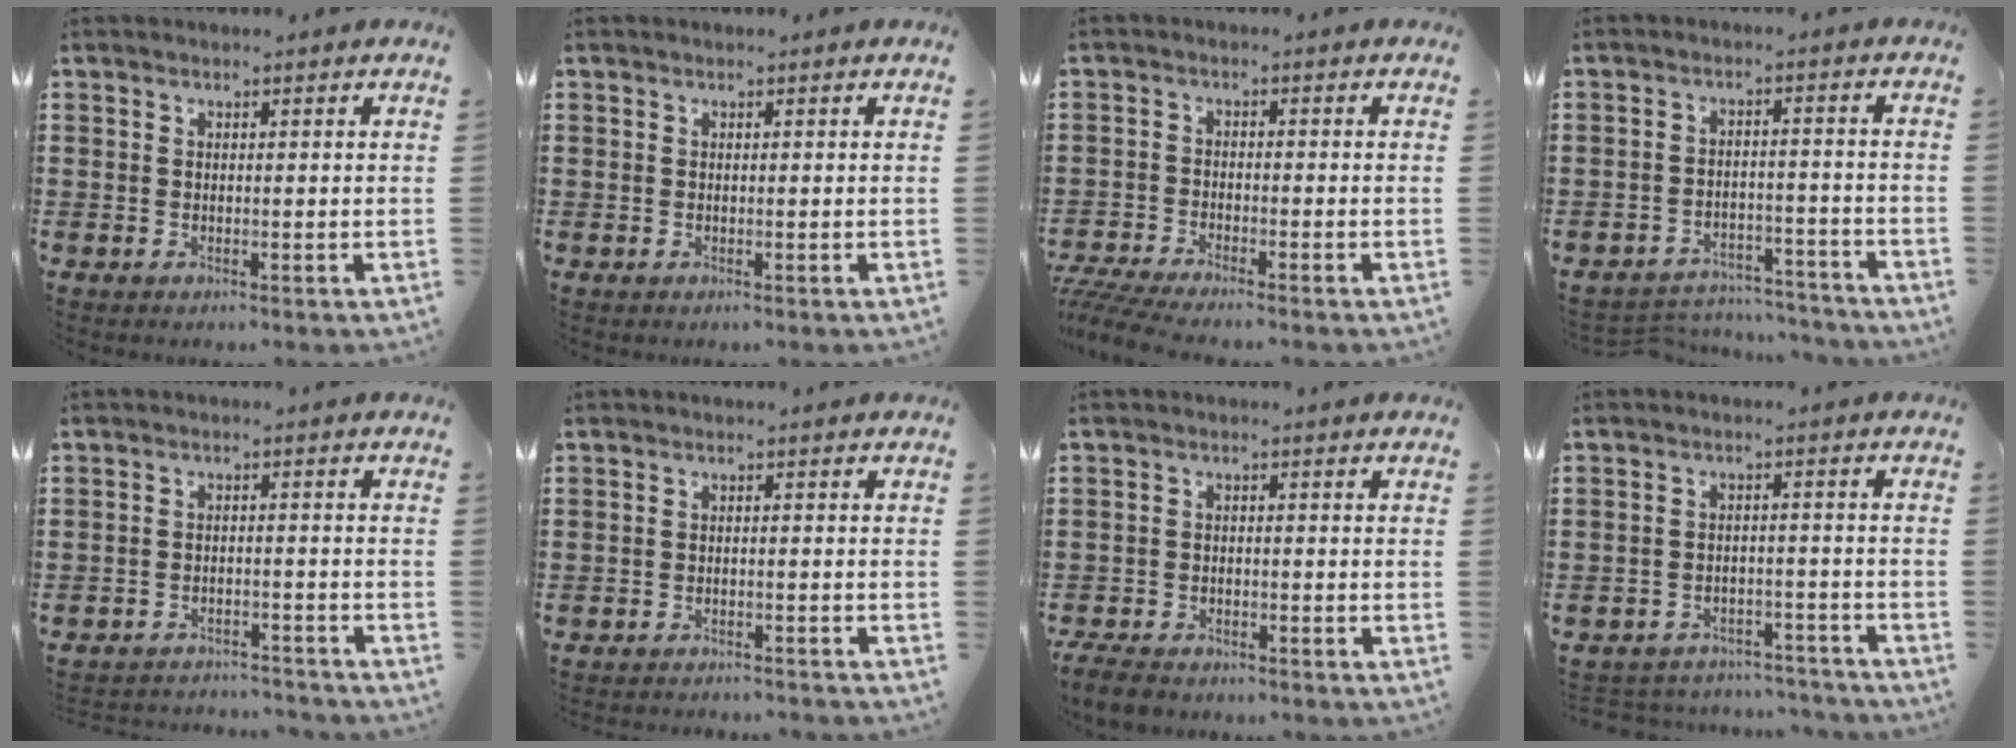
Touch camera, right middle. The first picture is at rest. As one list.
[{"total": 0.0}, {"total": 4.0, "force": [-3.8, 0.1, 1.2], "torque": [-0.042, -0.013, -0.082]}, {"total": 4.6, "force": [-4.5, 0.8, 0.2], "torque": [-0.006, 0.008, -0.095]}, {"total": 3.1, "force": [-3.0, 0.3, 0.0], "torque": [-0.007, 0.001, -0.066]}, {"total": 1.9, "force": [-1.9, 0.1, 0.0], "torque": [-0.005, 0.003, -0.041]}, {"total": 3.5, "force": [-3.3, 0.9, 0.7], "torque": [-0.028, 0.000, -0.074]}, {"total": 4.0, "force": [-3.9, 0.7, 0.1], "torque": [-0.005, 0.006, -0.084]}]